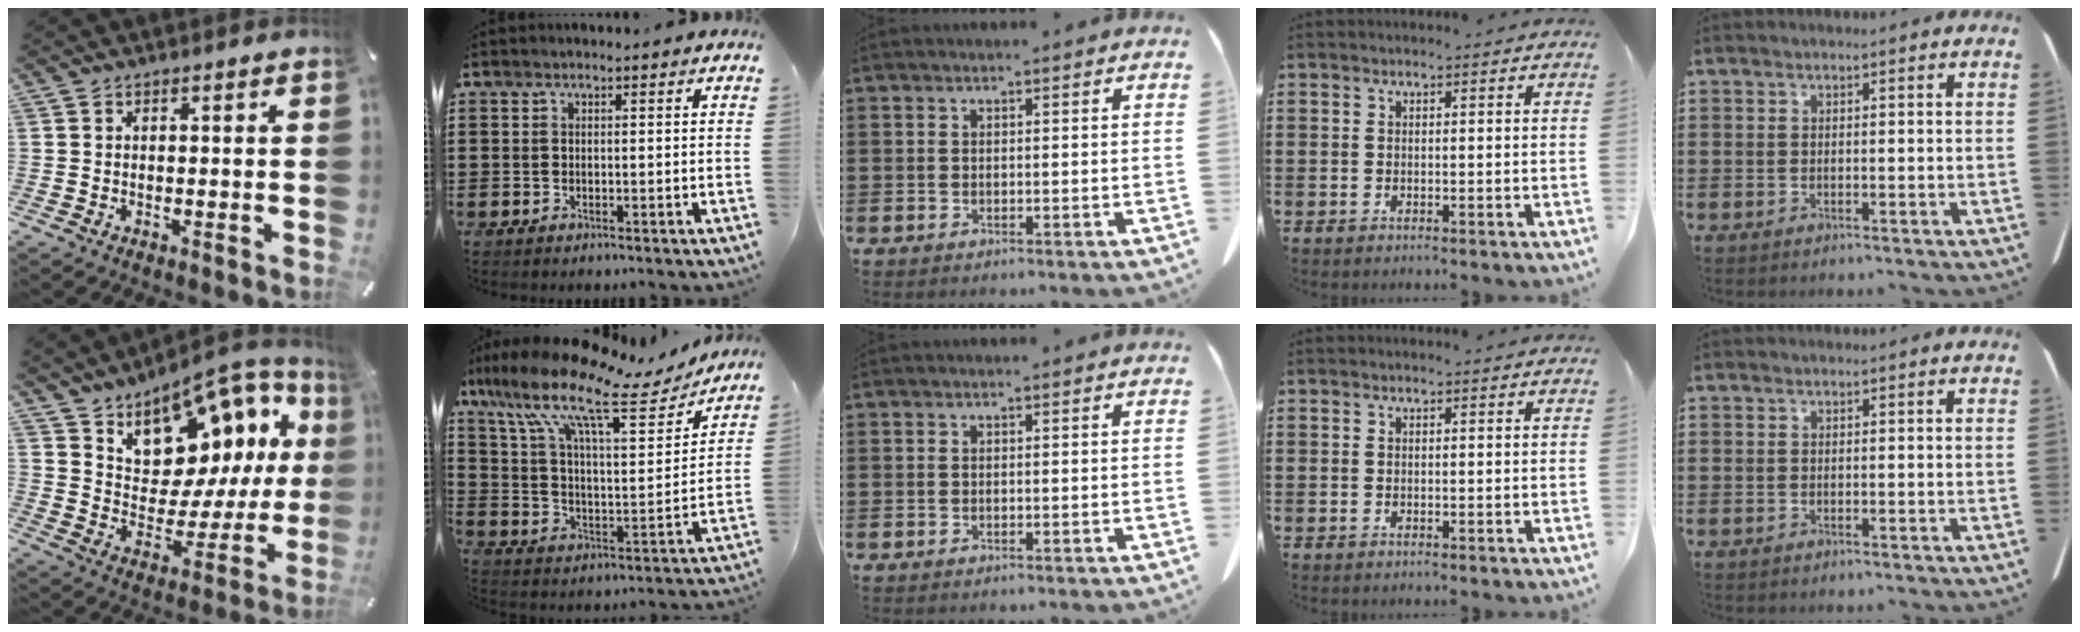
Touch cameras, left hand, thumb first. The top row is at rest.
{"thumb": {"total": 13.8, "force": [10.5, 7.7, 4.5], "torque": [-0.059, -0.113, 0.183]}, "index": {"total": 15.4, "force": [10.4, 3.8, 10.7], "torque": [-0.228, -0.045, 0.173]}}